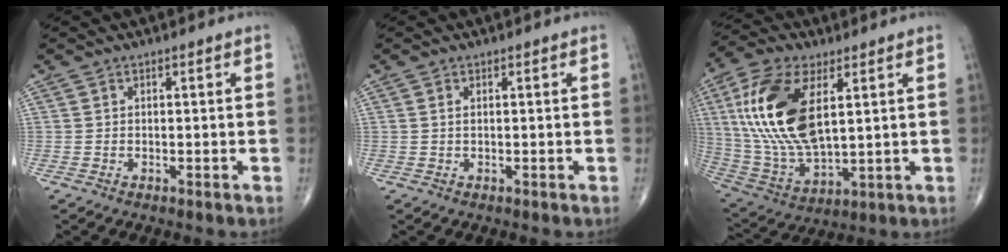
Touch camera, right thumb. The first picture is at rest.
{"total": 0.6, "force": [0.2, 0.3, 0.5], "torque": [-0.013, 0.004, 0.005]}
{"total": 20.6, "force": [5.2, 10.0, 17.2], "torque": [-0.351, -0.021, 0.102]}